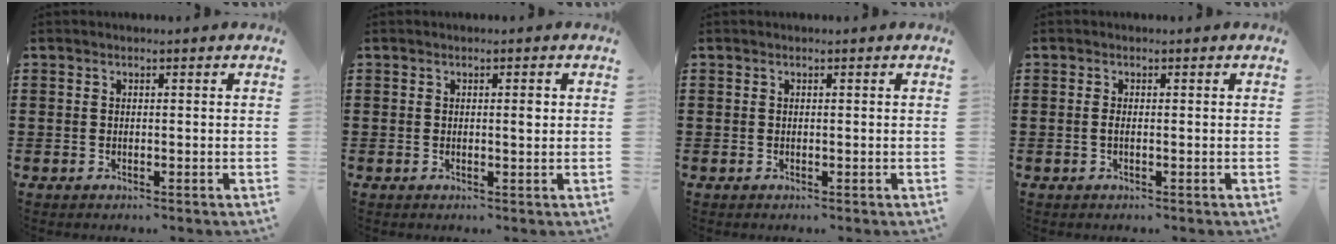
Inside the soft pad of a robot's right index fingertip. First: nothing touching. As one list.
[{"total": 1.2, "force": [0.2, 0.3, 1.2], "torque": [-0.022, 0.003, 0.002]}, {"total": 0.0}, {"total": 0.9, "force": [-0.4, 0.0, 0.8], "torque": [-0.024, -0.008, -0.008]}]